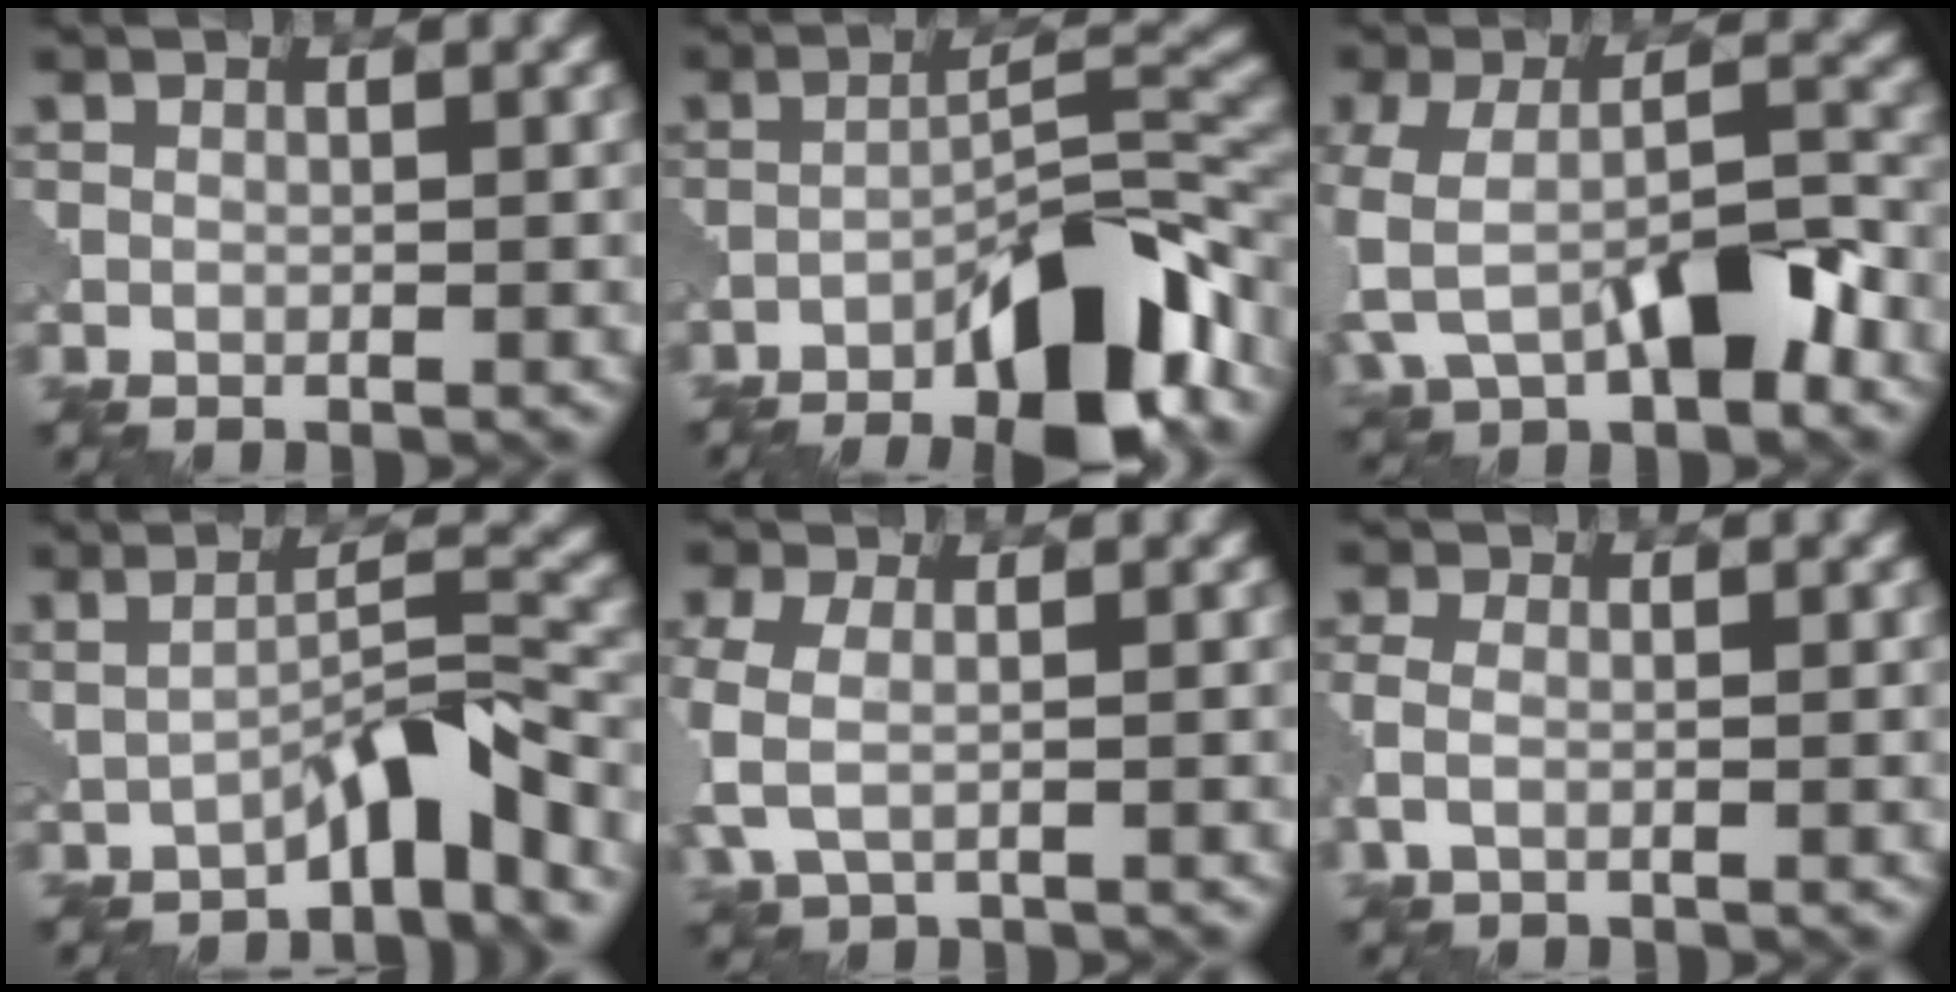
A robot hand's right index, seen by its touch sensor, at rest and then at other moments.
{"total": 11.2, "force": [-7.1, 3.2, 8.1], "torque": [-0.115, 0.012, -0.125]}
{"total": 8.4, "force": [-3.2, 4.2, 6.5], "torque": [-0.139, -0.002, -0.061]}
{"total": 4.2, "force": [-2.3, 0.6, 3.5], "torque": [-0.054, 0.015, -0.043]}
{"total": 4.1, "force": [-0.6, 2.5, 3.3], "torque": [-0.093, -0.002, -0.015]}
{"total": 2.0, "force": [-0.3, 1.2, 1.6], "torque": [-0.043, -0.001, -0.011]}